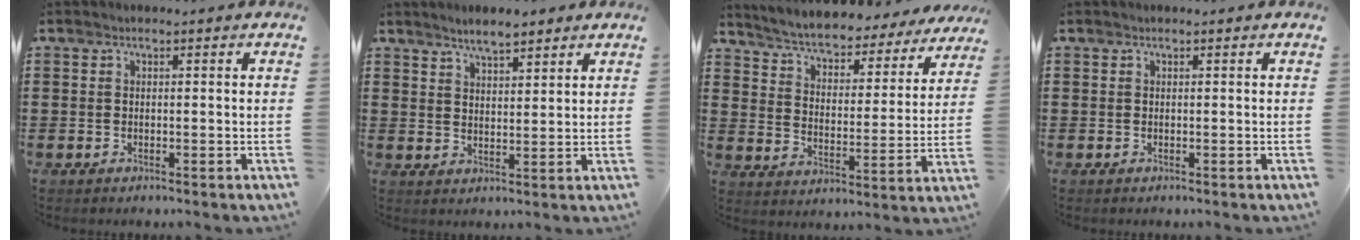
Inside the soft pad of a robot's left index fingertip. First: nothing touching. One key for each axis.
{"total": 3.9, "fx": 3.5, "fy": 0.9, "fz": 1.6, "tx": -0.040, "ty": 0.000, "tz": 0.063}
{"total": 5.0, "fx": 4.9, "fy": 0.2, "fz": 1.1, "tx": -0.047, "ty": -0.041, "tz": 0.078}
{"total": 0.0}